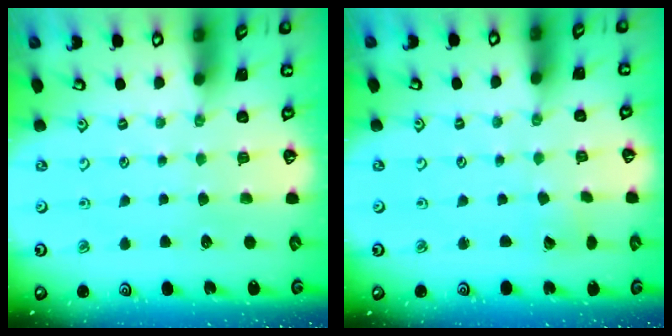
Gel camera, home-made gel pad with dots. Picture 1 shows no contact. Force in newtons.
{"total": 2.3, "press": 2.3, "slide": 0.1}